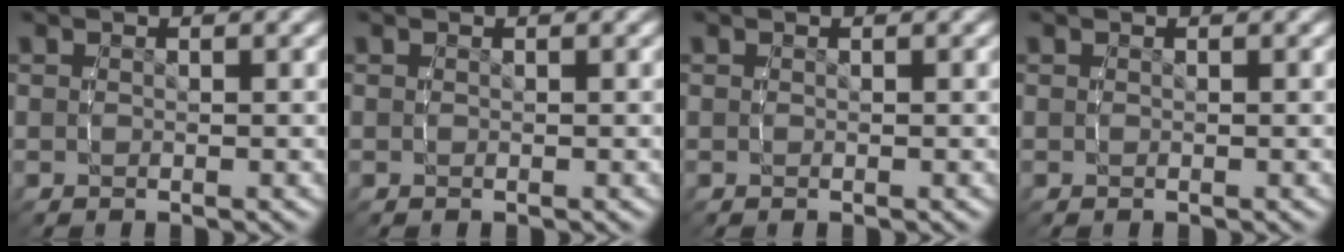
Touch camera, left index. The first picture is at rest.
{"total": 0.0}
{"total": 0.0}
{"total": 0.0}